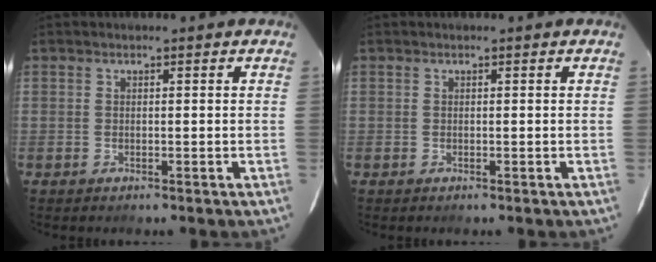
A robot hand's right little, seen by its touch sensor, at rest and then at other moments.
{"total": 0.0}